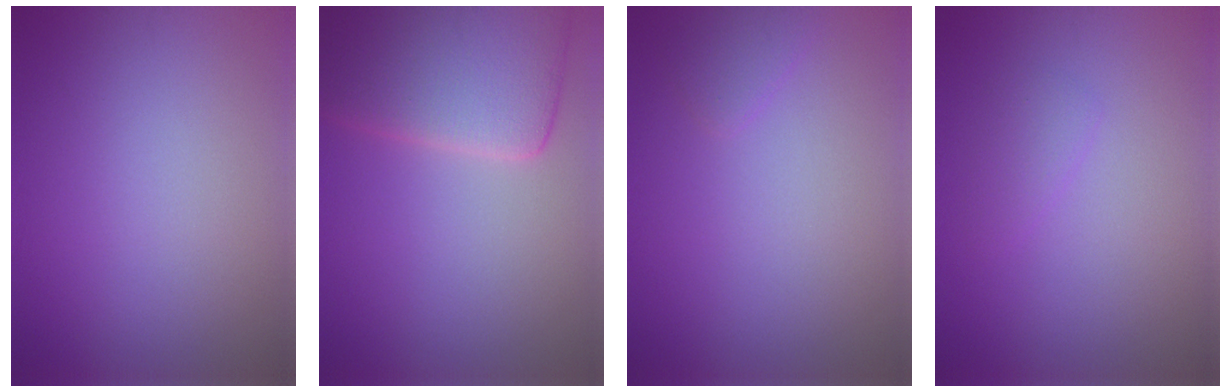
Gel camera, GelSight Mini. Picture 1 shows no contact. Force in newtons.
{"total": 9.2, "press": 9.2, "slide": 0.8}
{"total": 1.0, "press": 1.0, "slide": 0.1}
{"total": 1.1, "press": 1.1, "slide": 0.1}